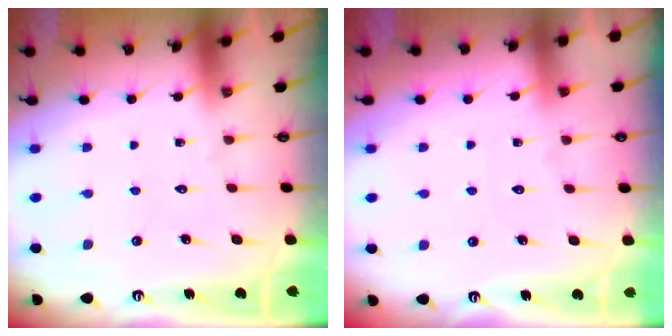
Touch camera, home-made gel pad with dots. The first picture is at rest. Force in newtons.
{"total": 2.7, "press": 2.6, "slide": 0.4}